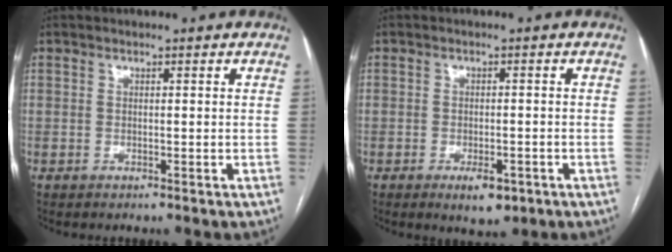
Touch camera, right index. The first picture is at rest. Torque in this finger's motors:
{"motor_torque": [0.16, 0.12, -0.08, -0.01]}